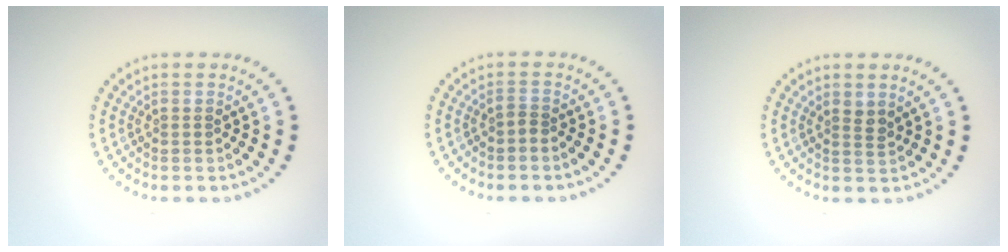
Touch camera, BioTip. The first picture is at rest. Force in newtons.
{"total": 0.7, "press": 0.4, "slide": 0.5}
{"total": 1.0, "press": 0.8, "slide": 0.7}